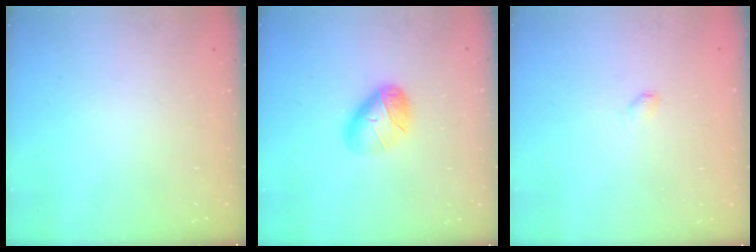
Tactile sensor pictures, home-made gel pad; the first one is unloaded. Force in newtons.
{"total": 10.2, "press": 10.2, "slide": 0.2}
{"total": 2.7, "press": 2.7, "slide": 0.4}